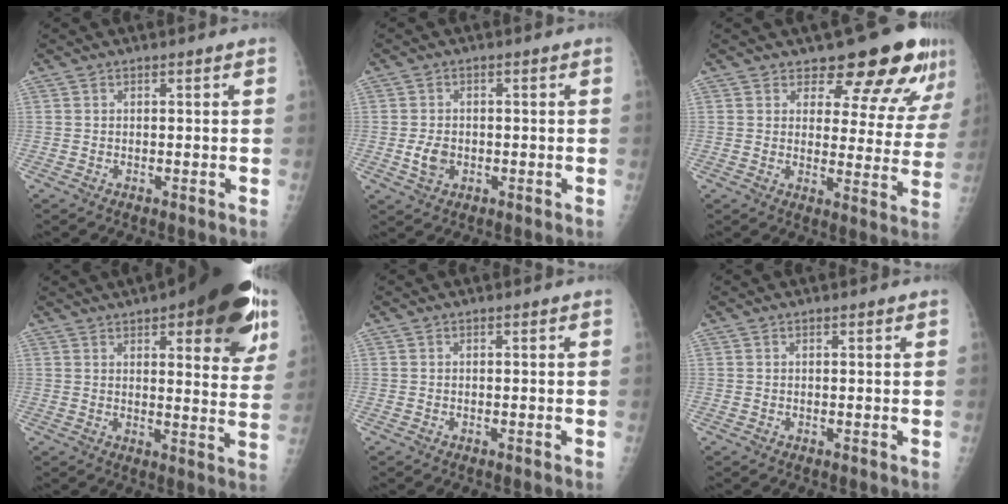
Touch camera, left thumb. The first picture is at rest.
{"total": 3.4, "force": [-1.0, 2.6, 2.0], "torque": [-0.034, 0.001, -0.013]}
{"total": 13.9, "force": [11.2, 5.2, 6.4], "torque": [-0.031, -0.079, 0.125]}
{"total": 22.7, "force": [11.8, 7.7, 17.8], "torque": [-0.194, -0.026, 0.147]}
{"total": 0.0}
{"total": 0.7, "force": [0.4, 0.2, 0.5], "torque": [-0.008, 0.001, 0.005]}